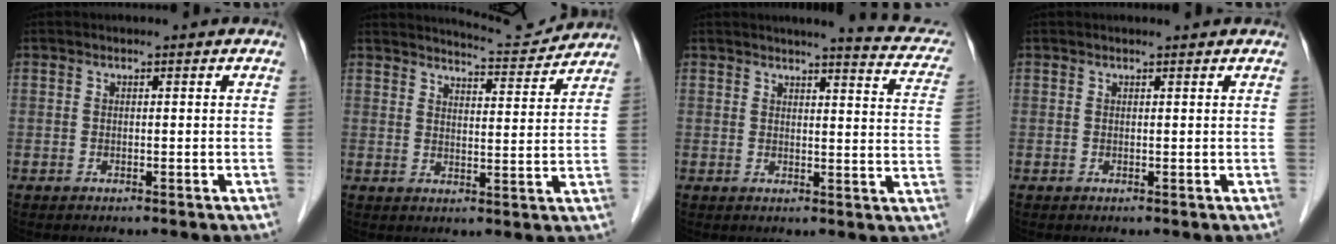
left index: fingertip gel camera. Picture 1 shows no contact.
{"total": 8.1, "force": [8.1, 0.0, 0.5], "torque": [-0.016, -0.003, 0.109]}
{"total": 10.6, "force": [9.3, 1.2, 4.9], "torque": [-0.048, -0.019, 0.081]}
{"total": 1.1, "force": [1.1, 0.0, 0.3], "torque": [-0.007, 0.005, 0.017]}